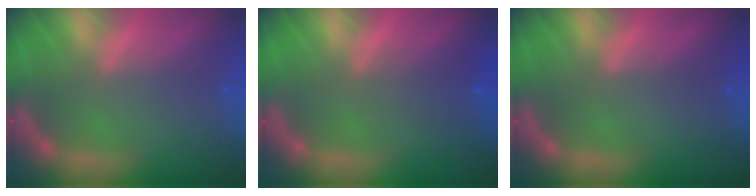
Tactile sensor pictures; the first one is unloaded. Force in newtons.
{"total": 2.5}
{"total": 0.0}